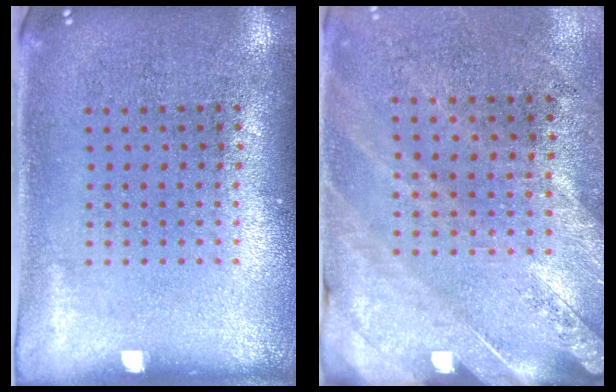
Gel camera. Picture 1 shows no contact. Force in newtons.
{"total": 2.5, "press": 2.2, "slide": 1.2}